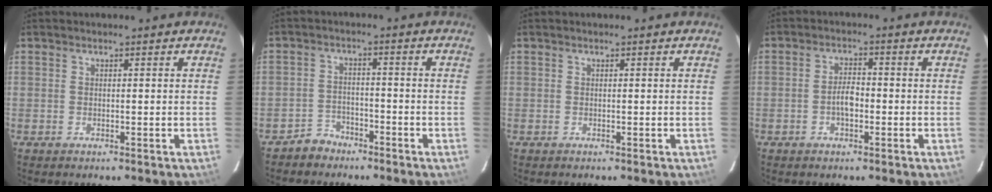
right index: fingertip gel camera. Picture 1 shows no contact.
{"total": 4.1, "force": [-3.3, 2.4, 0.0], "torque": [-0.008, 0.015, -0.060]}
{"total": 0.0}
{"total": 3.6, "force": [-1.1, 1.8, 3.0], "torque": [-0.057, 0.007, -0.016]}